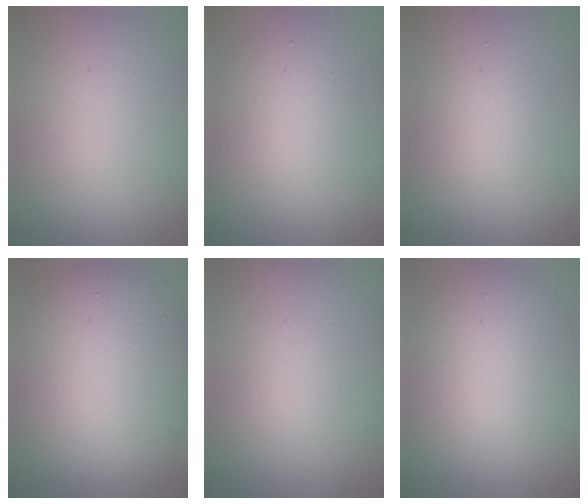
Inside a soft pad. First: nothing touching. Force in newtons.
{"total": 3.6, "press": 3.6, "slide": 0.2}
{"total": 2.1, "press": 2.1, "slide": 0.1}
{"total": 10.8, "press": 10.8, "slide": 0.9}
{"total": 1.2, "press": 1.2, "slide": 0.1}
{"total": 7.0, "press": 7.0, "slide": 0.4}